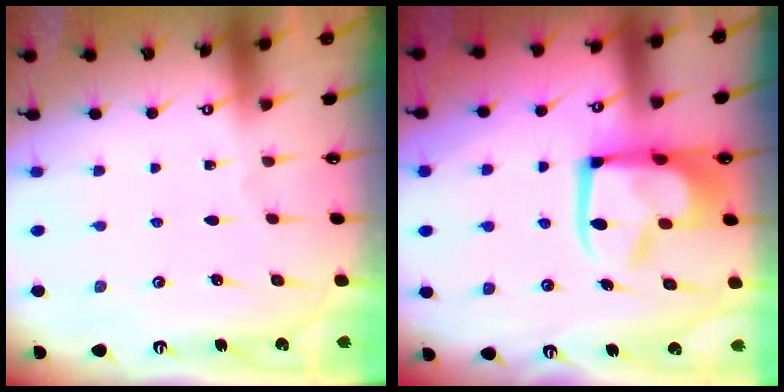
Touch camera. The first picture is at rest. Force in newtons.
{"total": 15.1, "press": 15.0, "slide": 1.9}